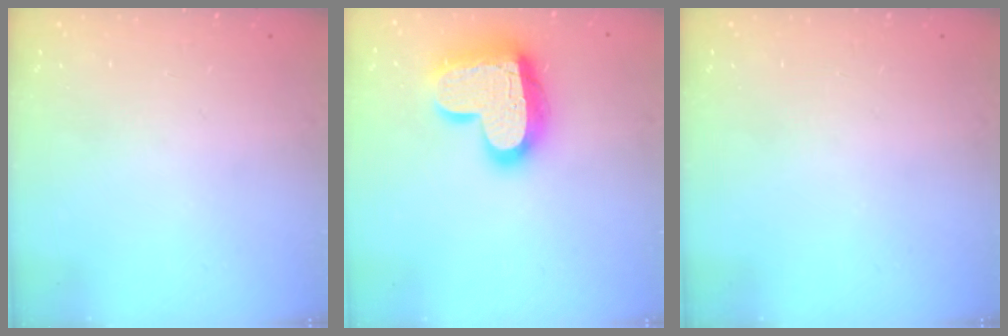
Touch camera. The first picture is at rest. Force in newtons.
{"total": 20.2, "press": 20.1, "slide": 1.7}
{"total": 0.0}